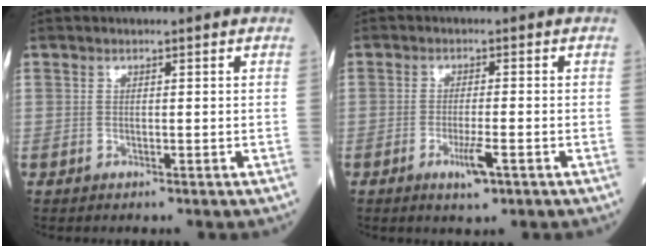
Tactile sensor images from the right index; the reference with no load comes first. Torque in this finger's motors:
{"motor_torque": [0.24, -0.06, 0.03, 0.05]}